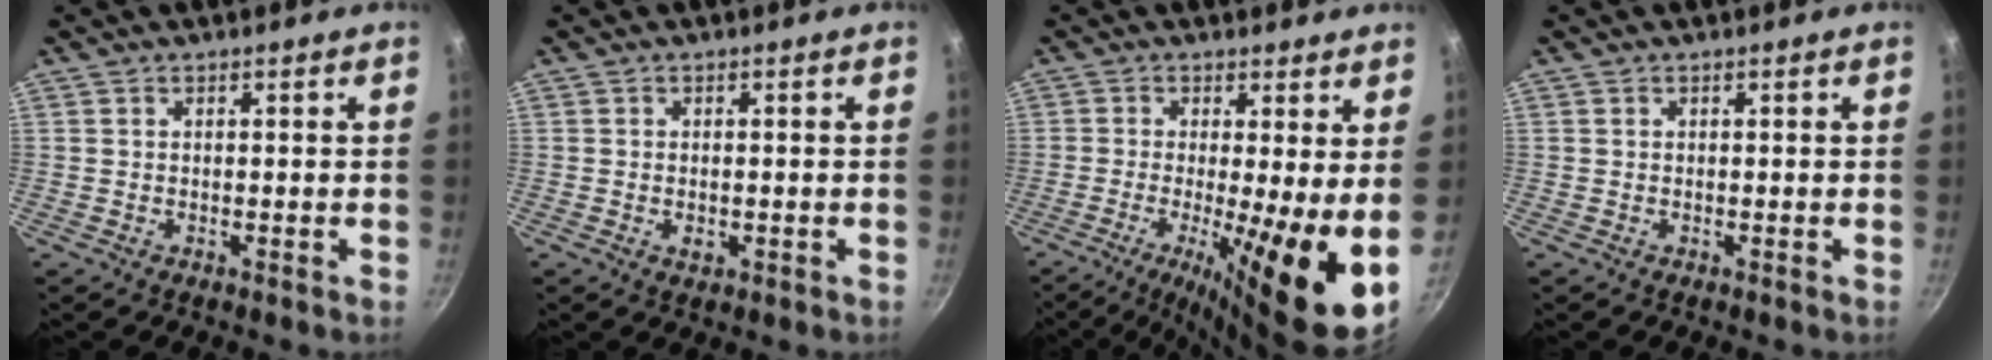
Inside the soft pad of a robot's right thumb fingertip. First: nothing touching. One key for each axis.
{"total": 2.0, "fx": -0.5, "fy": 1.3, "fz": 1.4, "tx": -0.022, "ty": -0.001, "tz": -0.007}
{"total": 14.0, "fx": -1.7, "fy": 2.6, "fz": 13.7, "tx": -0.206, "ty": -0.022, "tz": -0.027}
{"total": 0.0}